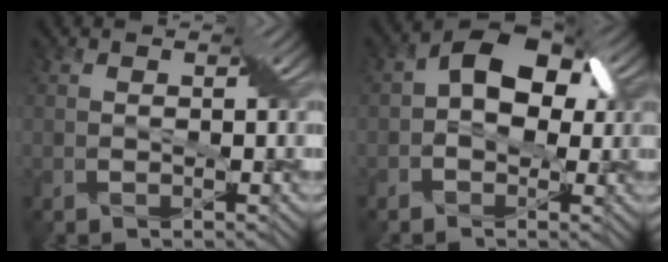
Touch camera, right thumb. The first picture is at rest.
{"total": 7.5, "force": [1.2, 4.7, 5.8], "torque": [-0.089, 0.028, 0.001]}